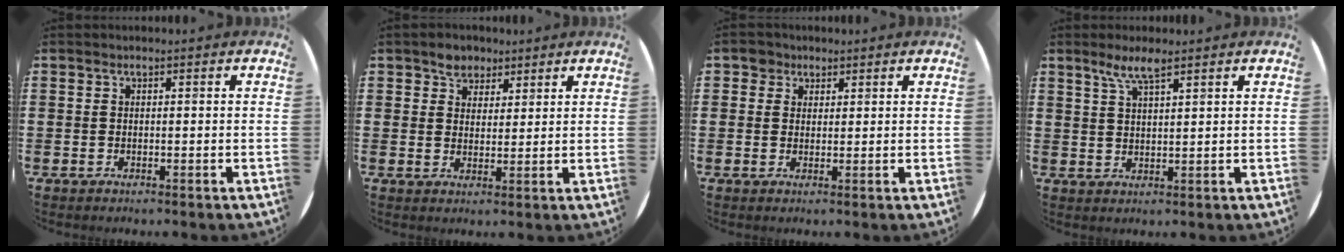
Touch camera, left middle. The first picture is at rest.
{"total": 3.1, "force": [2.4, 1.9, 0.0], "torque": [0.000, 0.006, 0.045]}
{"total": 2.3, "force": [1.7, 1.6, 0.1], "torque": [0.010, 0.001, 0.028]}
{"total": 3.9, "force": [2.9, 0.7, 2.5], "torque": [-0.054, 0.005, 0.051]}